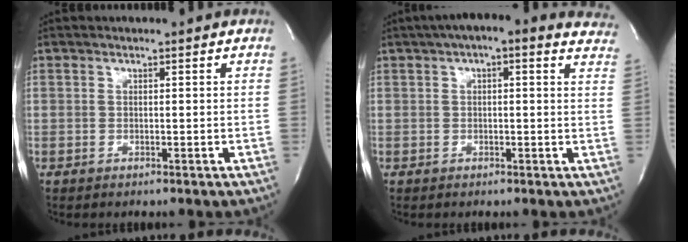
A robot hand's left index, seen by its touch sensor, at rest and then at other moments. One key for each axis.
{"total": 12.2, "fx": 9.4, "fy": 3.7, "fz": 6.7, "tx": -0.076, "ty": 0.032, "tz": 0.098}